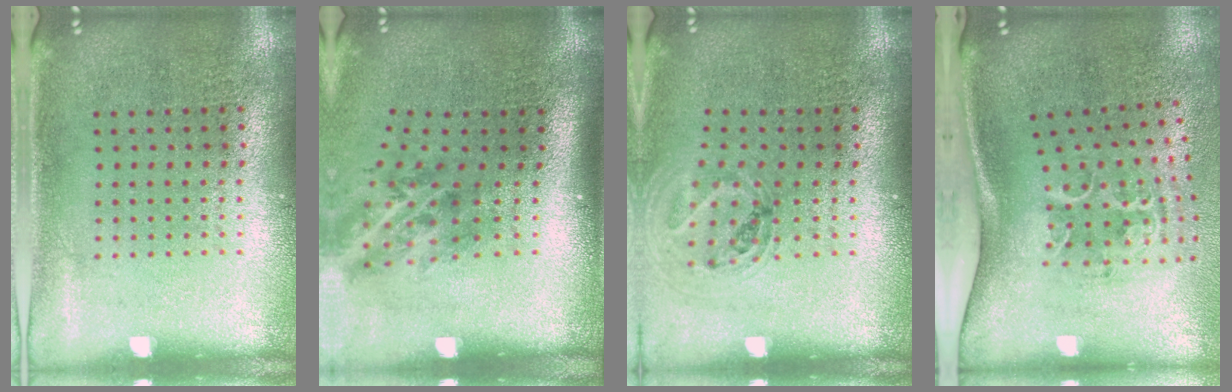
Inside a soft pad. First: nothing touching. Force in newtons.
{"total": 2.1, "press": 1.3, "slide": 1.6}
{"total": 0.9, "press": 0.9, "slide": 0.0}
{"total": 2.2, "press": 1.3, "slide": 1.8}